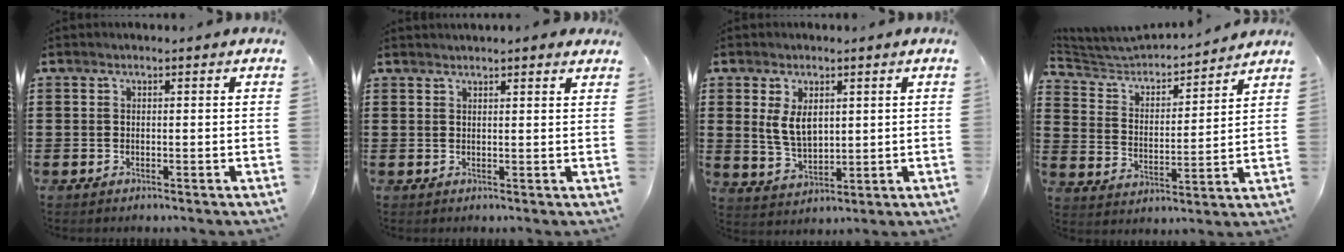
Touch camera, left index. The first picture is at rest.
{"total": 1.5, "force": [1.4, 0.0, 0.4], "torque": [-0.011, 0.001, 0.028]}
{"total": 4.8, "force": [1.8, 2.8, 3.6], "torque": [-0.076, 0.000, 0.029]}
{"total": 3.9, "force": [3.8, 1.0, 0.5], "torque": [-0.038, -0.031, 0.056]}